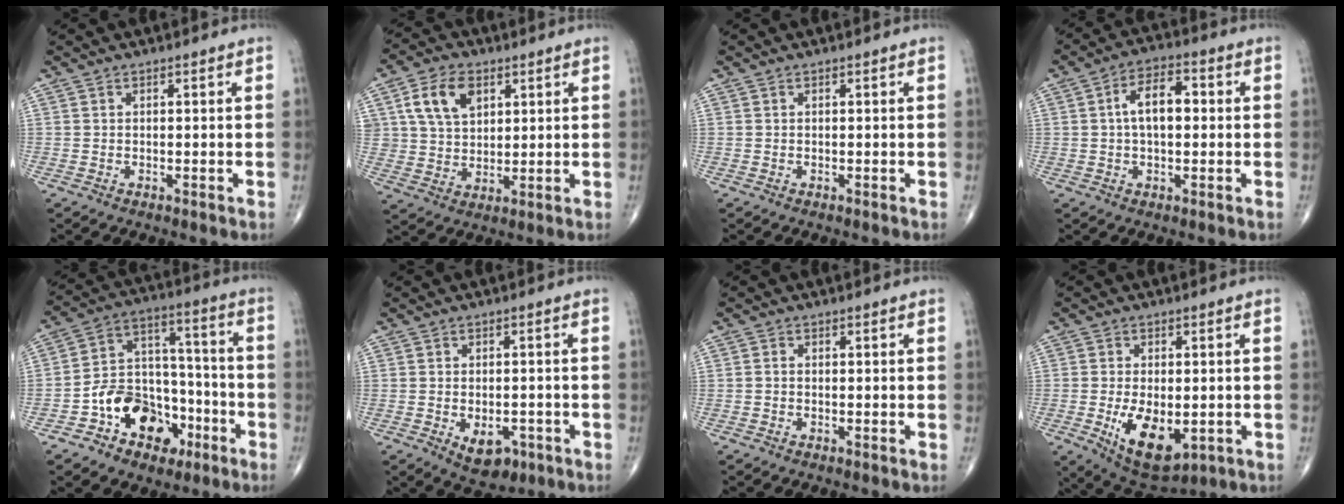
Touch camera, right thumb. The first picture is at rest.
{"total": 9.5, "force": [3.8, 6.5, 5.8], "torque": [-0.086, -0.009, 0.072]}
{"total": 0.0}
{"total": 7.8, "force": [0.6, 4.2, 6.5], "torque": [-0.106, 0.021, 0.003]}
{"total": 15.4, "force": [-7.0, 11.0, 8.2], "torque": [-0.086, 0.075, -0.114]}
{"total": 6.6, "force": [-2.6, 4.0, 4.6], "torque": [-0.052, 0.008, -0.024]}
{"total": 0.6, "force": [-0.2, 0.5, 0.4], "torque": [-0.005, 0.001, -0.008]}
{"total": 11.1, "force": [-2.5, 5.9, 9.1], "torque": [-0.139, -0.013, -0.025]}